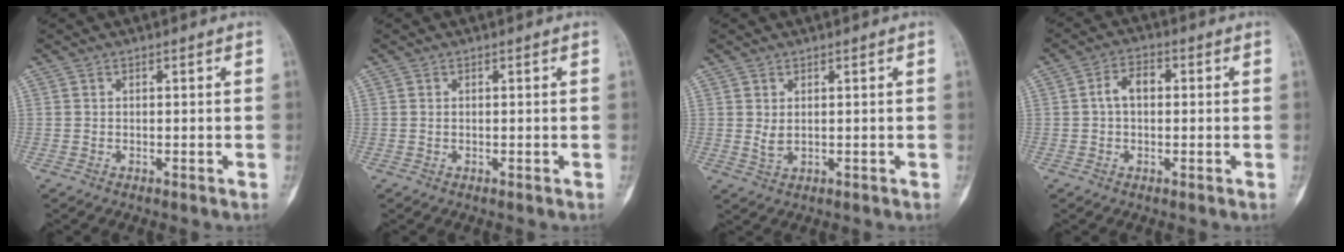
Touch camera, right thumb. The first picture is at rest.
{"total": 0.0}
{"total": 1.9, "force": [0.4, 1.0, 1.6], "torque": [-0.027, -0.004, 0.013]}
{"total": 4.6, "force": [0.3, 2.9, 3.5], "torque": [-0.059, 0.017, -0.001]}